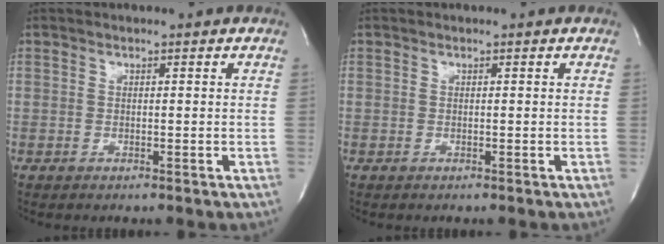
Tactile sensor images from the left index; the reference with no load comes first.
{"total": 0.0}